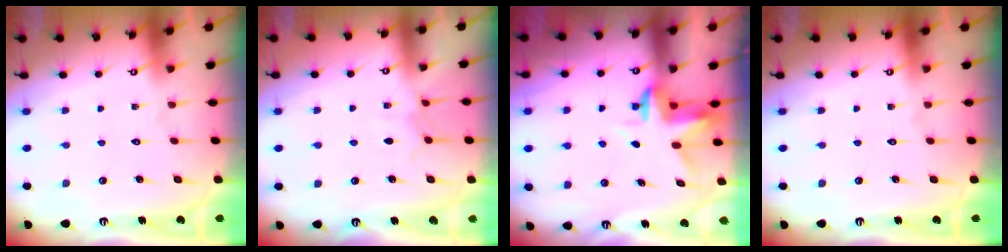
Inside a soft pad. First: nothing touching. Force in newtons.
{"total": 4.3, "press": 4.3, "slide": 0.5}
{"total": 3.4, "press": 3.3, "slide": 0.4}
{"total": 0.0}